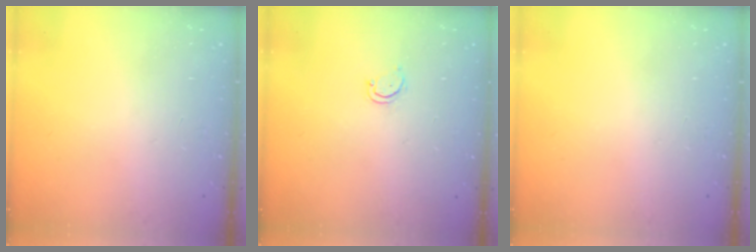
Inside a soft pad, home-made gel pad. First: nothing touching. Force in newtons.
{"total": 2.7, "press": 2.7, "slide": 0.3}
{"total": 0.0}